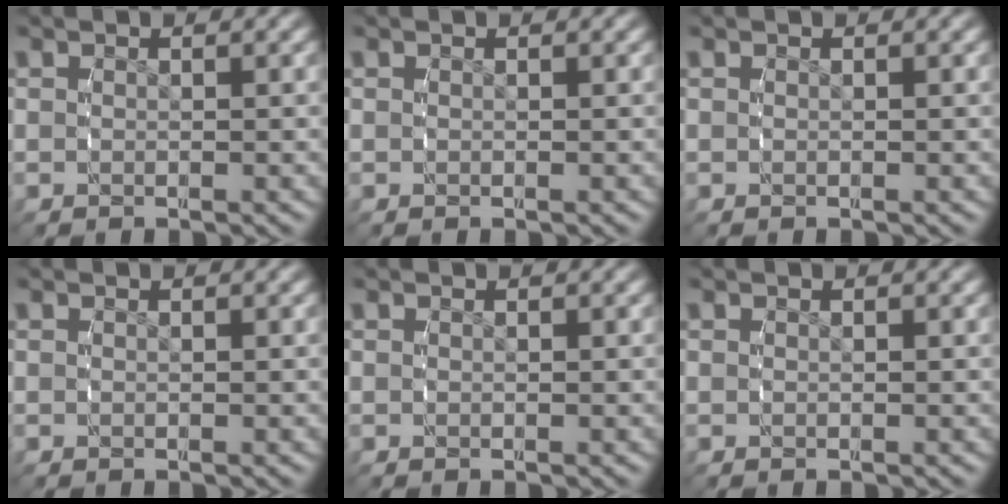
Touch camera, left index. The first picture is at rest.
{"total": 0.0}
{"total": 0.0}
{"total": 0.0}
{"total": 0.0}
{"total": 0.0}